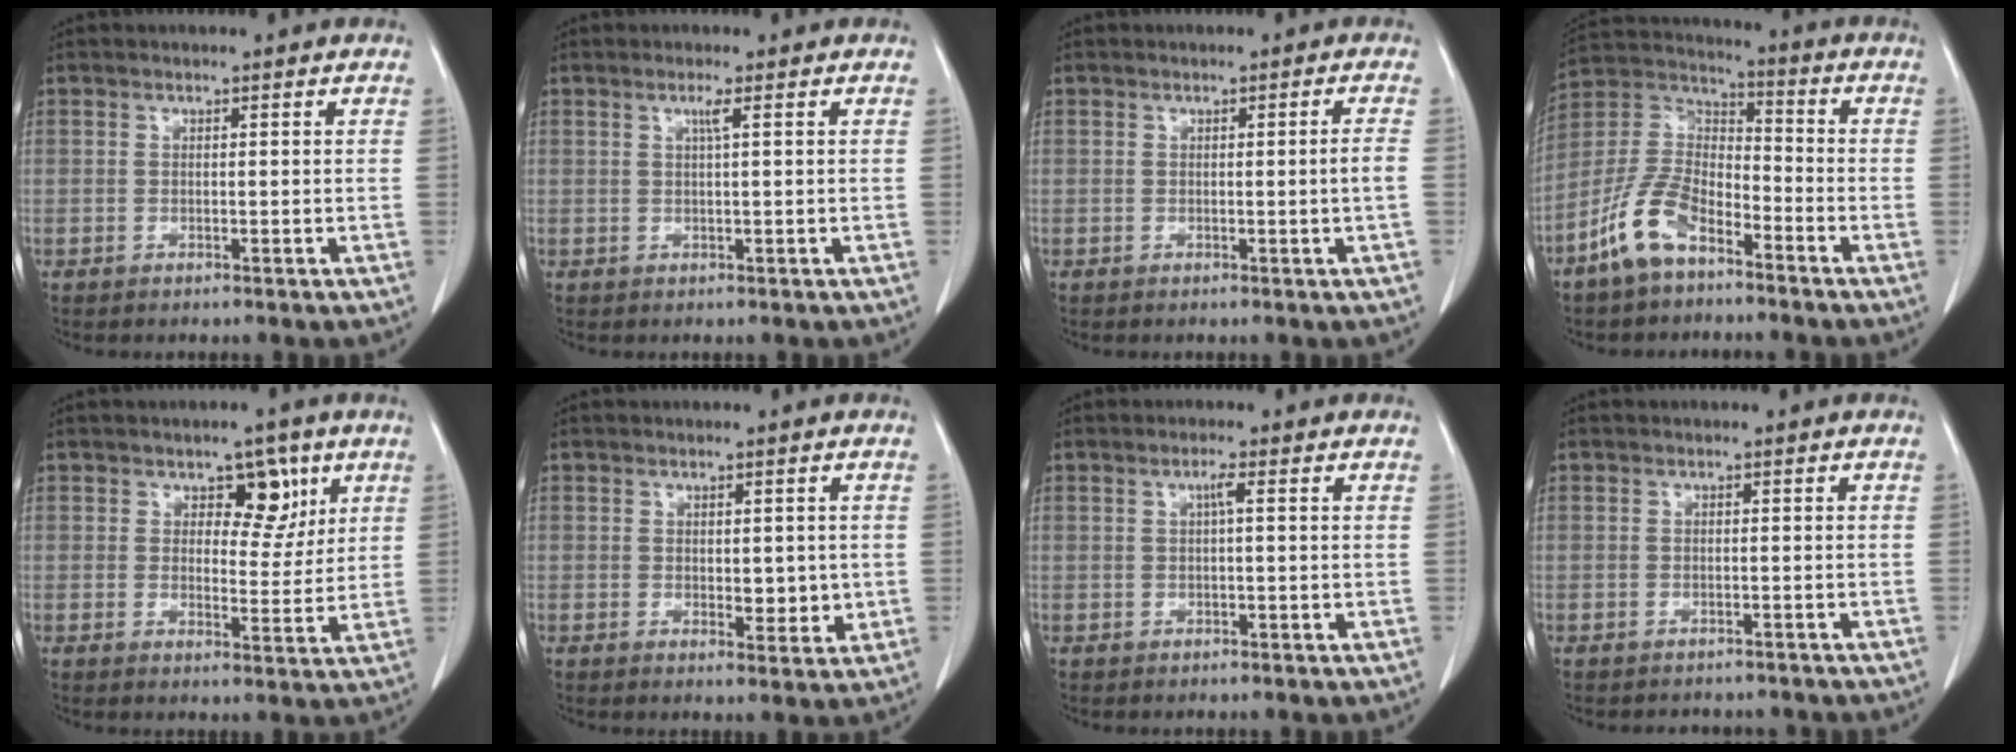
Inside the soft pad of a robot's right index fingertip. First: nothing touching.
{"total": 1.3, "force": [0.5, -0.3, 1.1], "torque": [-0.025, -0.001, 0.010]}
{"total": 1.7, "force": [-0.3, -0.5, 1.6], "torque": [-0.026, -0.003, -0.003]}
{"total": 11.2, "force": [-7.1, 5.0, 7.1], "torque": [-0.165, 0.007, -0.145]}
{"total": 5.7, "force": [2.8, 3.2, 3.7], "torque": [-0.037, 0.003, 0.039]}
{"total": 3.7, "force": [0.0, 1.9, 3.1], "torque": [-0.036, -0.007, 0.006]}
{"total": 1.3, "force": [0.2, -0.1, 1.3], "torque": [-0.026, 0.003, 0.003]}
{"total": 4.9, "force": [-4.4, 2.2, 0.5], "torque": [-0.005, 0.000, -0.047]}